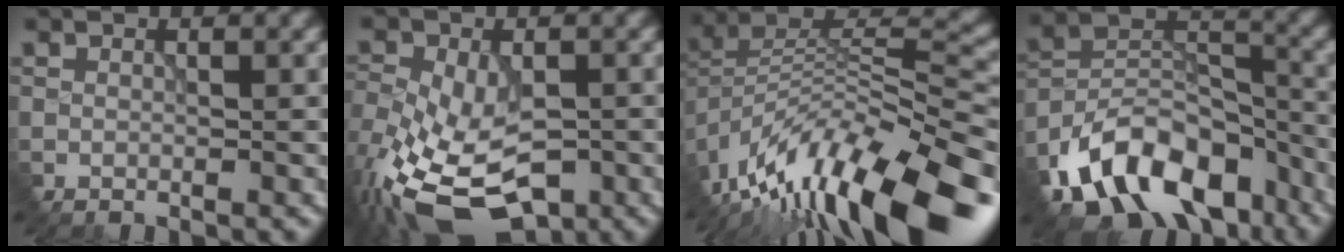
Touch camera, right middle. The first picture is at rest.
{"total": 11.5, "force": [-5.6, 6.6, 7.5], "torque": [-0.154, -0.040, -0.087]}
{"total": 15.4, "force": [-9.8, 5.3, 10.7], "torque": [-0.210, 0.019, -0.162]}
{"total": 12.6, "force": [-8.0, 7.4, 6.2], "torque": [-0.124, 0.003, -0.140]}